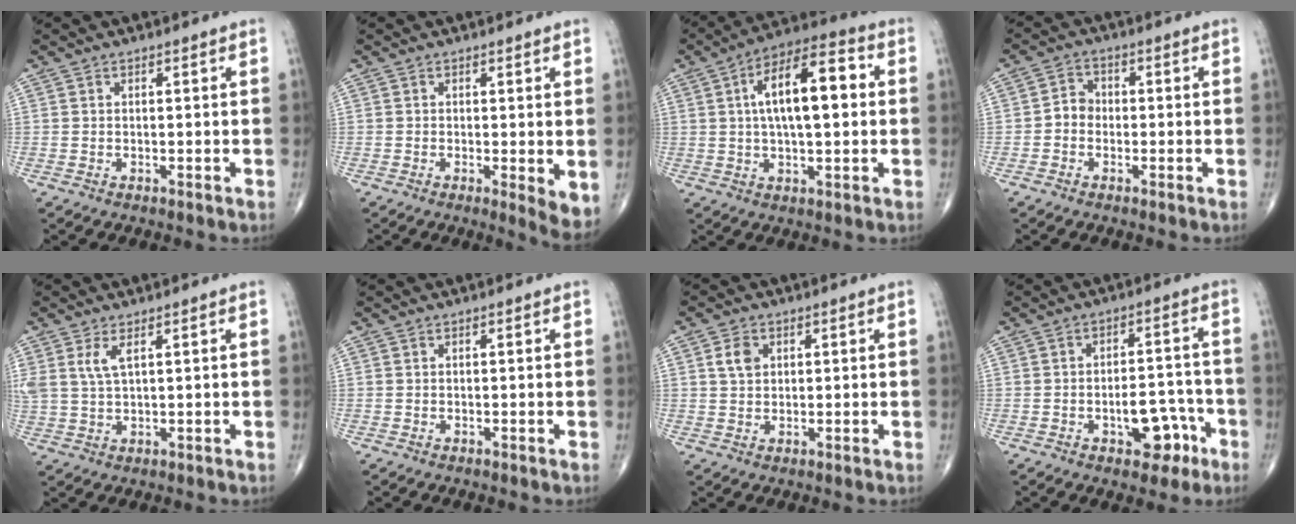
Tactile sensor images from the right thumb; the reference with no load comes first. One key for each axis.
{"total": 4.3, "fx": -0.2, "fy": 1.2, "fz": 4.1, "tx": -0.058, "ty": -0.013, "tz": -0.007}
{"total": 15.3, "fx": 2.3, "fy": 6.2, "fz": 13.8, "tx": -0.219, "ty": 0.023, "tz": 0.031}
{"total": 3.4, "fx": -0.9, "fy": 2.9, "fz": 1.6, "tx": -0.013, "ty": 0.014, "tz": -0.026}
{"total": 4.1, "fx": 1.9, "fy": 1.4, "fz": 3.4, "tx": -0.080, "ty": -0.004, "tz": 0.047}
{"total": 0.0}
{"total": 3.6, "fx": 1.2, "fy": 2.7, "fz": 2.1, "tx": -0.030, "ty": -0.002, "tz": 0.022}
{"total": 8.6, "fx": -3.8, "fy": 4.9, "fz": 6.0, "tx": -0.056, "ty": 0.041, "tz": -0.044}